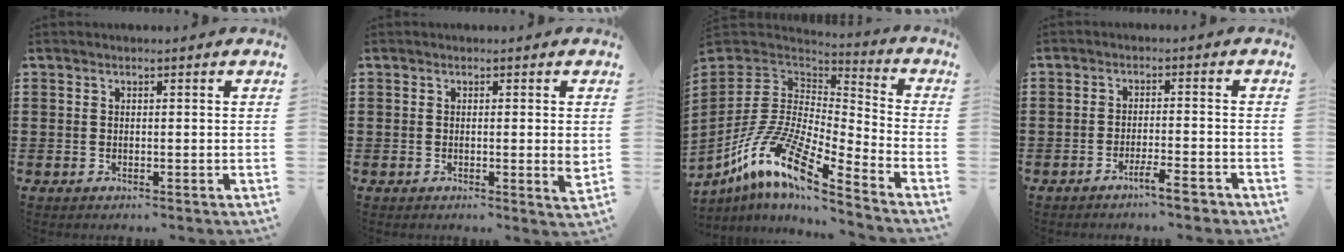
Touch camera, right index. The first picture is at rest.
{"total": 2.2, "force": [0.0, 0.4, 2.2], "torque": [-0.030, -0.006, -0.002]}
{"total": 13.1, "force": [-9.0, 3.3, 9.0], "torque": [-0.205, 0.000, -0.187]}
{"total": 4.3, "force": [-3.5, 0.2, 2.4], "torque": [-0.037, -0.002, -0.062]}